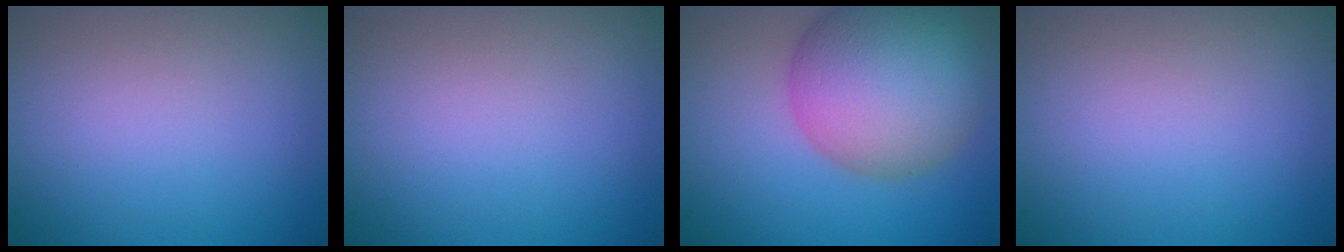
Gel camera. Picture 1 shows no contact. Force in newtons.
{"total": 0.0}
{"total": 10.7, "press": 10.7, "slide": 0.3}
{"total": 0.0}